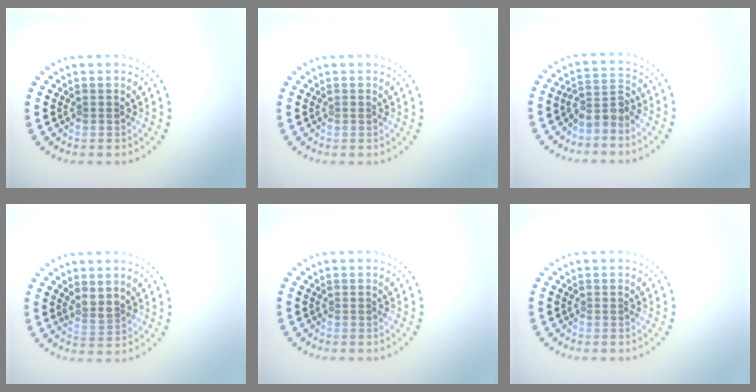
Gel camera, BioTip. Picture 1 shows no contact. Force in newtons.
{"total": 0.0}
{"total": 2.6, "press": 1.9, "slide": 1.7}
{"total": 1.7, "press": 1.3, "slide": 1.1}
{"total": 0.0}
{"total": 0.0}